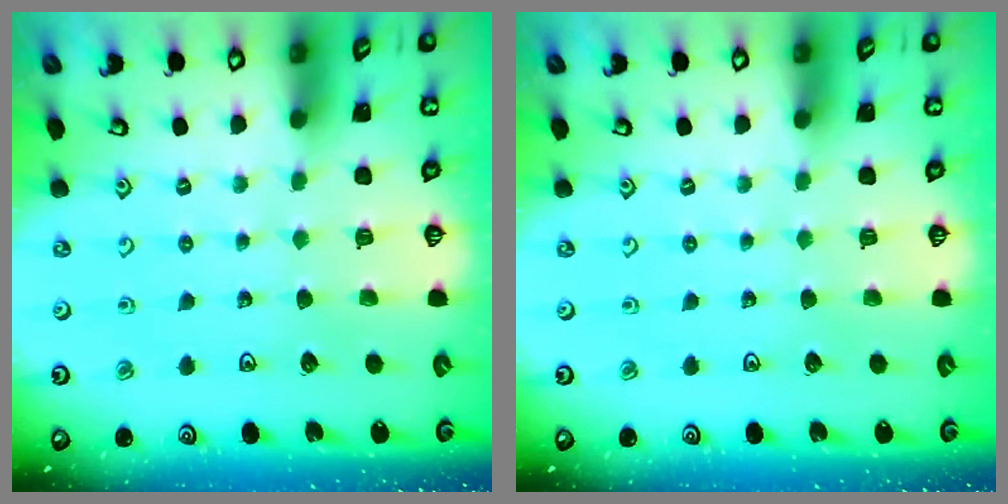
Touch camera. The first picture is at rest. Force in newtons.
{"total": 0.0}